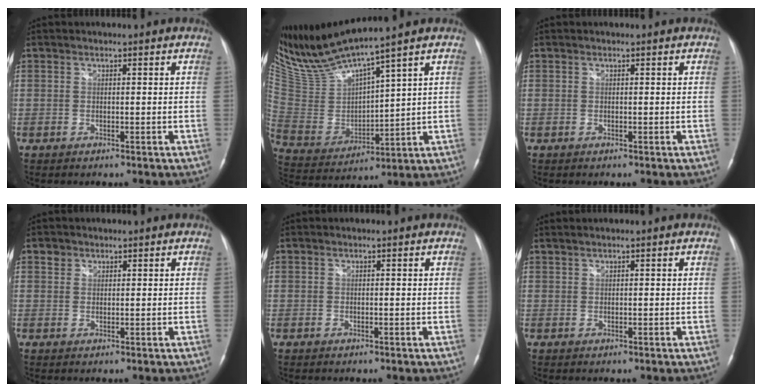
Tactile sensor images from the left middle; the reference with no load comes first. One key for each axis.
{"total": 12.6, "fx": 10.9, "fy": -0.6, "fz": 6.2, "tx": -0.140, "ty": -0.003, "tz": 0.224}
{"total": 0.0}
{"total": 1.4, "fx": 0.9, "fy": 1.1, "fz": 0.0, "tx": 0.006, "ty": 0.004, "tz": 0.010}
{"total": 0.0}
{"total": 0.7, "fx": 0.6, "fy": -0.1, "fz": 0.2, "tx": -0.008, "ty": 0.007, "tz": 0.017}